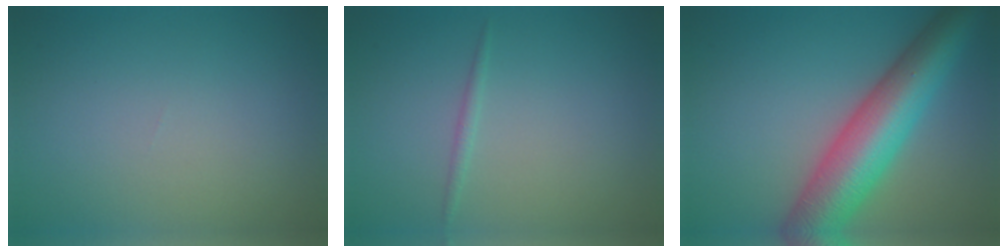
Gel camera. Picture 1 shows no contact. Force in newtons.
{"total": 0.7, "press": 0.7, "slide": 0.0}
{"total": 9.6, "press": 9.6, "slide": 0.1}